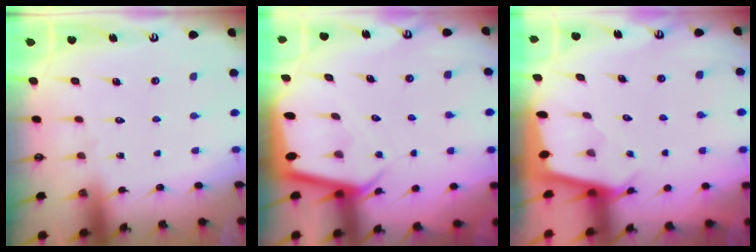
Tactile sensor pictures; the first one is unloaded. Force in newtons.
{"total": 2.6, "press": 2.6, "slide": 0.1}
{"total": 2.3, "press": 2.3, "slide": 0.1}